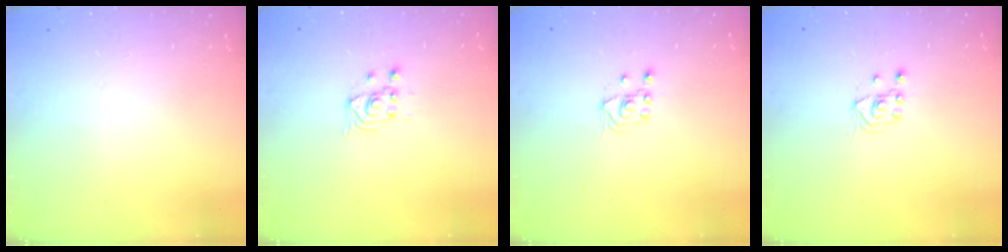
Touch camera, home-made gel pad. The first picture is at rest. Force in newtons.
{"total": 2.6, "press": 2.6, "slide": 0.1}
{"total": 2.6, "press": 2.4, "slide": 0.8}
{"total": 2.6, "press": 2.4, "slide": 0.8}